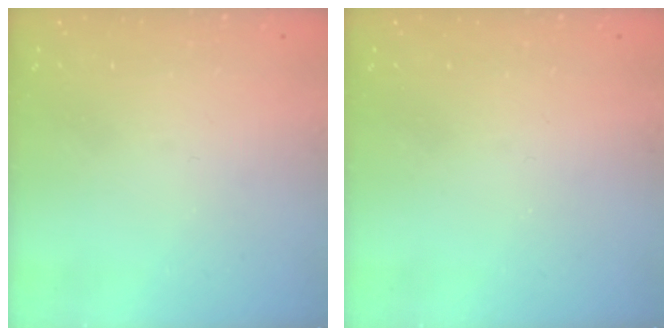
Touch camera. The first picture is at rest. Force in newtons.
{"total": 2.2, "press": 2.1, "slide": 0.4}